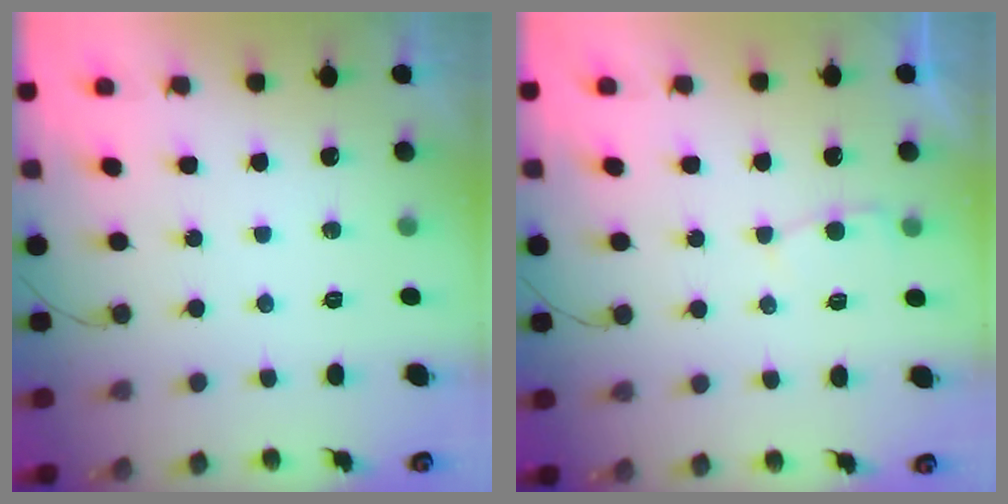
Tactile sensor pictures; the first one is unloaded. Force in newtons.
{"total": 3.6, "press": 3.5, "slide": 0.4}